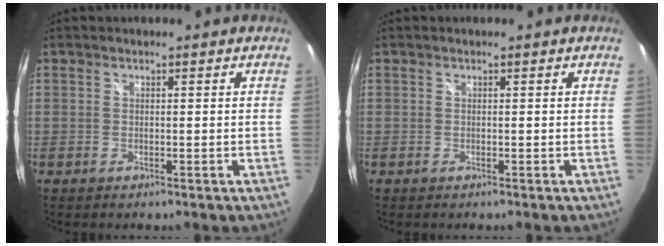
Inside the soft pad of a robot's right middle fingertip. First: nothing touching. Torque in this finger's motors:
{"motor_torque": [-0.06, -0.06, 0.00, 0.00]}